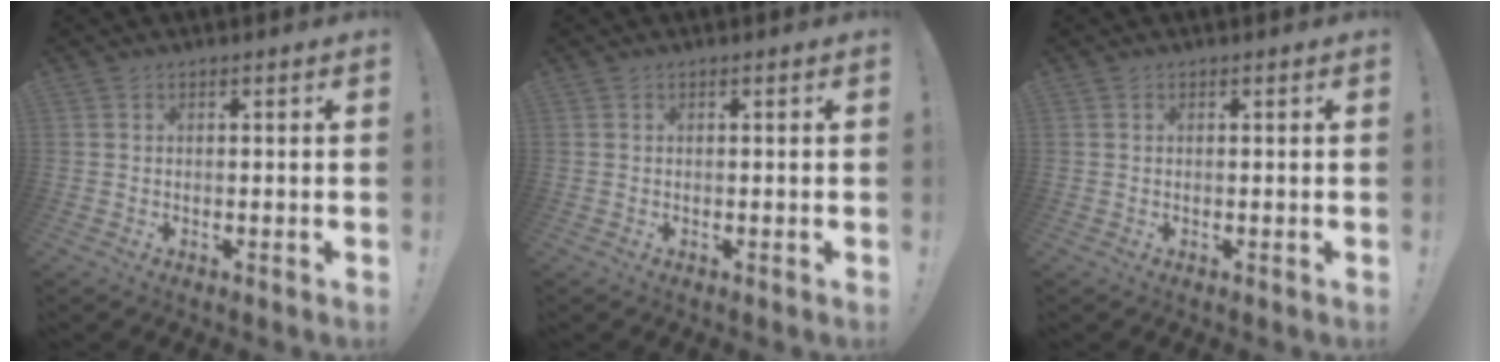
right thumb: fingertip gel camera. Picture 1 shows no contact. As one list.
[{"total": 0.0}, {"total": 0.0}]